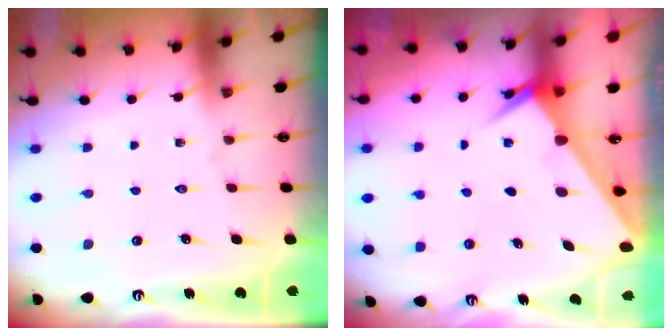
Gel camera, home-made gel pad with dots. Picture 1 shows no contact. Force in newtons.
{"total": 2.5, "press": 2.5, "slide": 0.2}